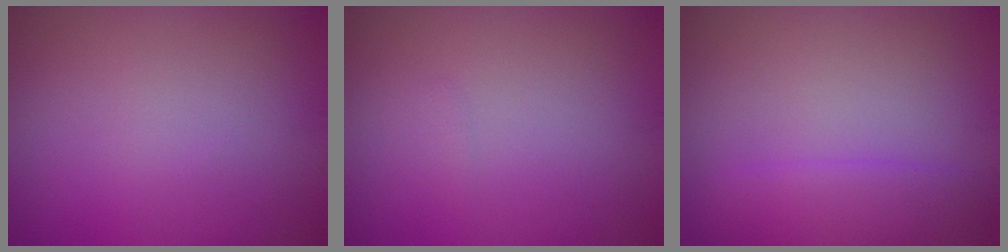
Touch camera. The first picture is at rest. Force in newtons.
{"total": 0.5, "press": 0.5, "slide": 0.0}
{"total": 2.8, "press": 2.8, "slide": 0.3}